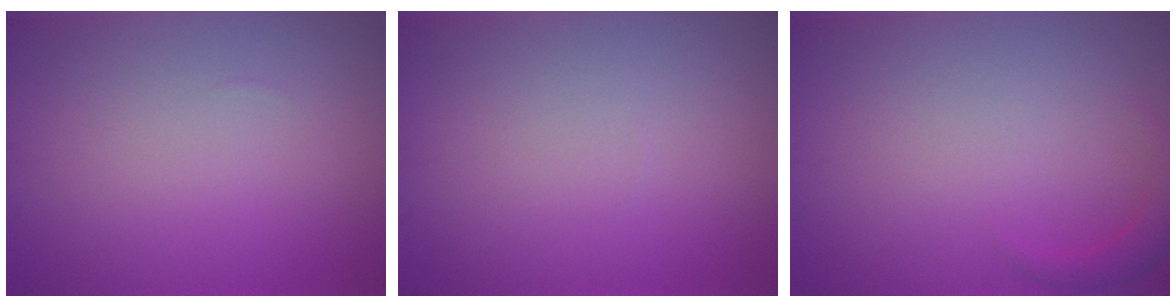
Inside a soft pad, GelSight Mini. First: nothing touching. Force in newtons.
{"total": 0.0}
{"total": 1.7, "press": 1.6, "slide": 0.2}